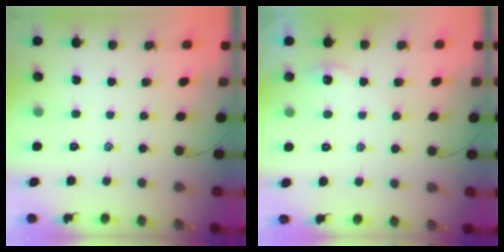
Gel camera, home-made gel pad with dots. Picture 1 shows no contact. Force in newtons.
{"total": 2.6, "press": 2.6, "slide": 0.3}